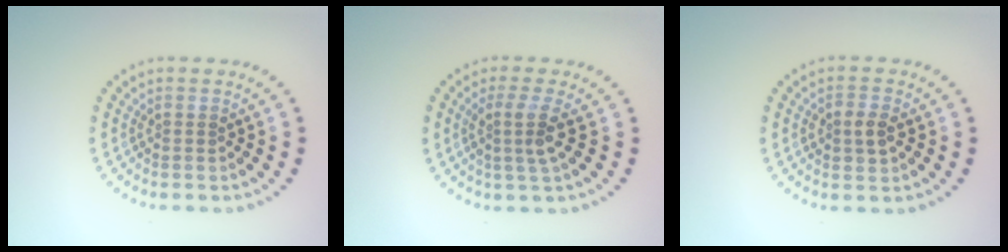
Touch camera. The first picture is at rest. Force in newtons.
{"total": 2.6, "press": 2.0, "slide": 1.7}
{"total": 2.1, "press": 2.1, "slide": 0.2}